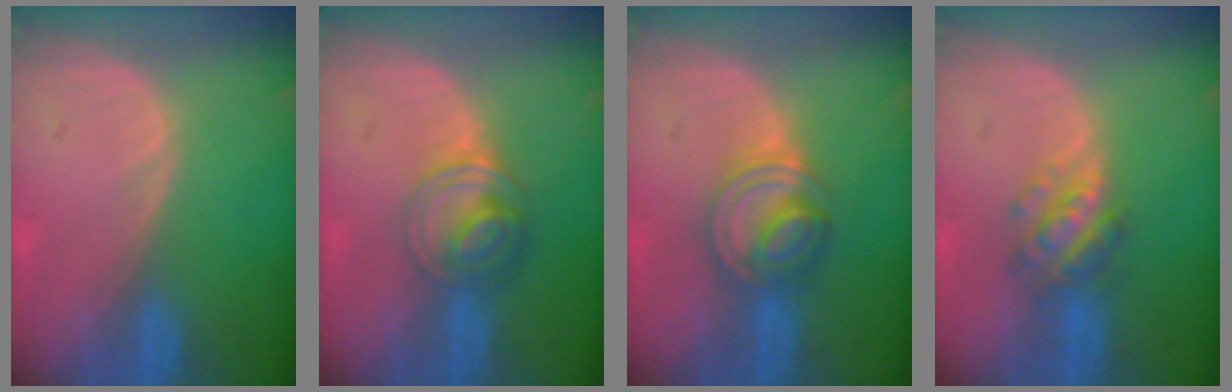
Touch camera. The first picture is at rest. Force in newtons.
{"total": 6.2, "press": 5.3, "slide": 3.1}
{"total": 6.8, "press": 6.2, "slide": 2.6}
{"total": 5.7, "press": 5.1, "slide": 2.6}